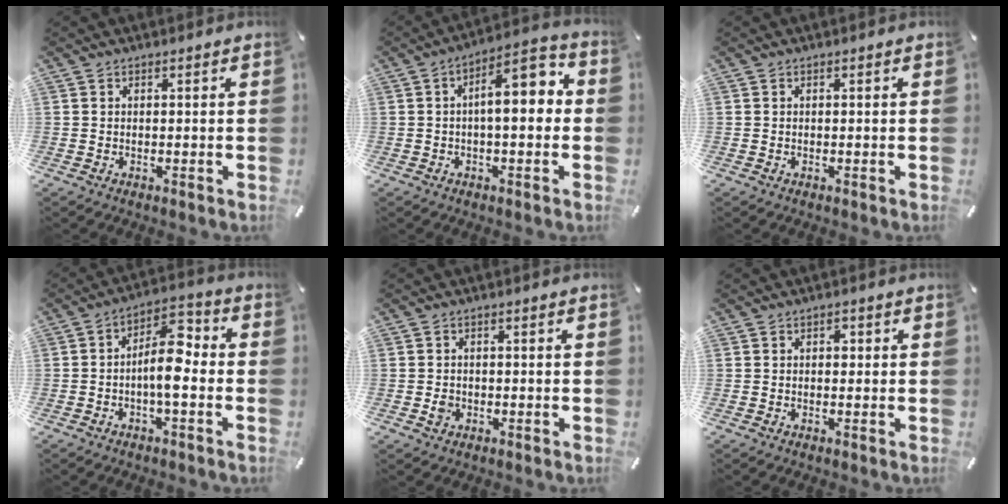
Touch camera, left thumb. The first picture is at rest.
{"total": 10.8, "force": [1.0, 4.7, 9.7], "torque": [-0.130, -0.010, 0.008]}
{"total": 0.0}
{"total": 10.1, "force": [-2.0, 4.4, 8.9], "torque": [-0.154, 0.012, -0.035]}
{"total": 2.4, "force": [-0.6, 2.0, 1.2], "torque": [-0.022, 0.005, -0.012]}
{"total": 1.6, "force": [0.2, 1.2, 1.1], "torque": [-0.006, 0.001, -0.003]}